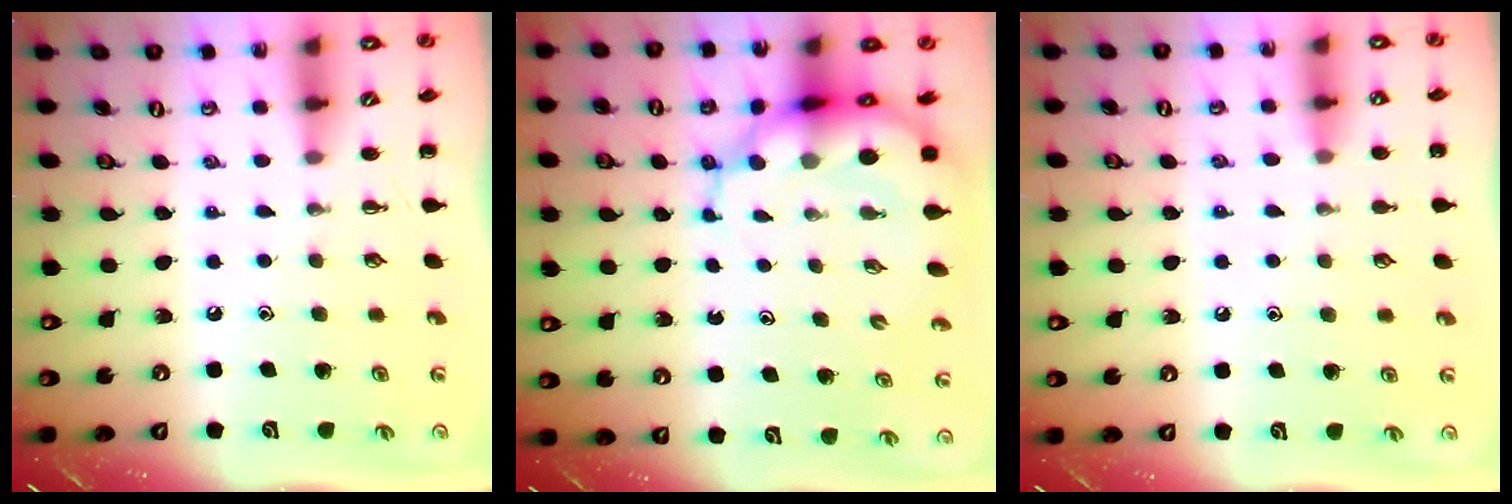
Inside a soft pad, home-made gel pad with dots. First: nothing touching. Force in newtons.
{"total": 9.1, "press": 8.8, "slide": 2.3}
{"total": 6.2, "press": 5.8, "slide": 2.2}